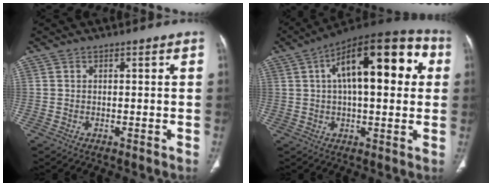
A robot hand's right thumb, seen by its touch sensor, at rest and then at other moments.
{"total": 22.2, "force": [5.4, 9.3, 19.3], "torque": [-0.271, 0.031, 0.072]}